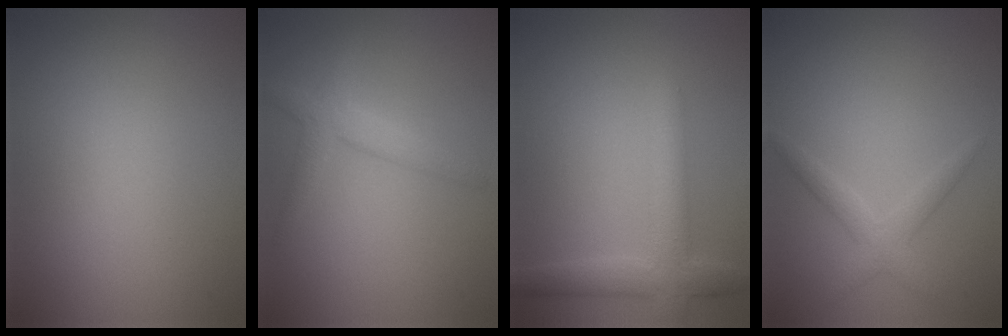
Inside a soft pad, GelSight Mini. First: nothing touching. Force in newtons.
{"total": 2.6, "press": 2.6, "slide": 0.2}
{"total": 3.8, "press": 3.8, "slide": 0.0}
{"total": 2.0, "press": 2.0, "slide": 0.1}